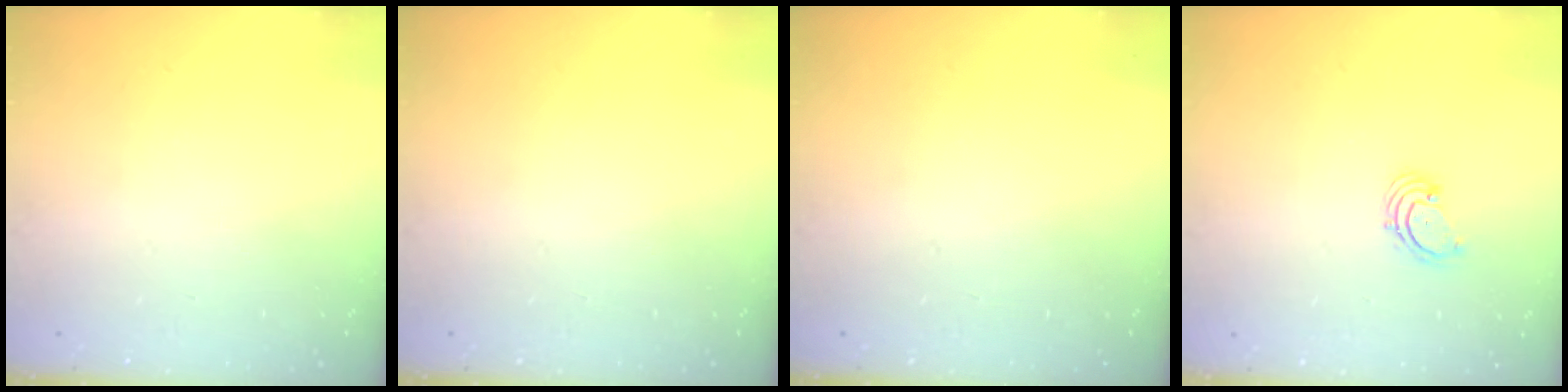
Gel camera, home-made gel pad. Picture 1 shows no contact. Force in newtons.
{"total": 0.0}
{"total": 0.0}
{"total": 1.6, "press": 1.6, "slide": 0.2}